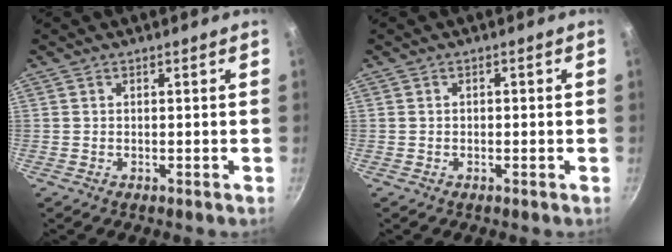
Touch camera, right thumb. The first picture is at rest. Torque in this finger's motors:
{"motor_torque": [0.21, 0.01, 0.12, 0.71, 0.06]}